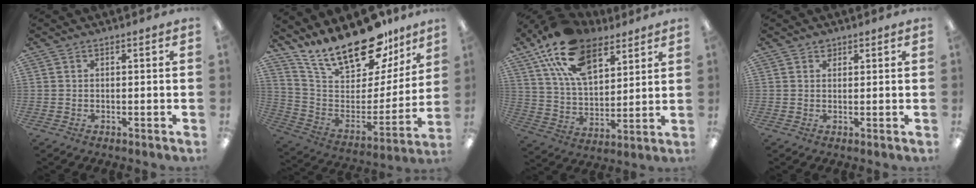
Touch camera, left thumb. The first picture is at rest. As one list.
[{"total": 23.9, "force": [18.8, 8.8, 11.9], "torque": [-0.199, -0.125, 0.326]}, {"total": 19.3, "force": [12.0, 10.2, 11.3], "torque": [-0.211, -0.041, 0.218]}, {"total": 1.5, "force": [1.1, 0.9, 0.3], "torque": [0.001, -0.003, 0.020]}]